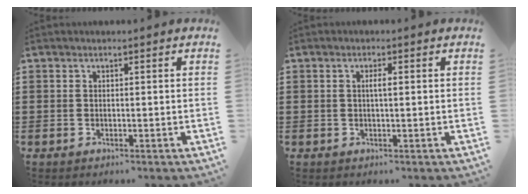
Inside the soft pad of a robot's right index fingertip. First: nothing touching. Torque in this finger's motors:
{"motor_torque": [0.34, -0.25, 0.04, 0.07]}